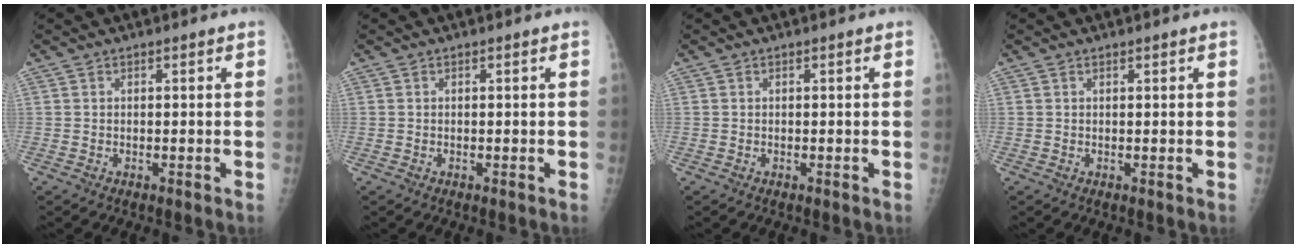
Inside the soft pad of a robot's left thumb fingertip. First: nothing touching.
{"total": 0.0}
{"total": 0.0}
{"total": 0.0}